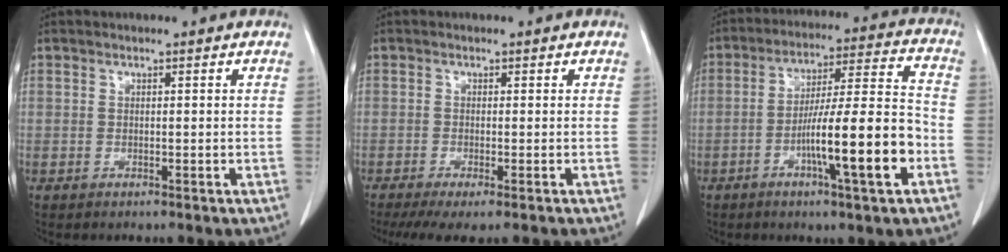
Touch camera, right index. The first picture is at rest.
{"total": 6.3, "force": [-4.9, 0.9, 4.0], "torque": [-0.055, -0.013, -0.077]}
{"total": 14.6, "force": [-5.2, 0.3, 13.6], "torque": [-0.225, 0.005, -0.084]}